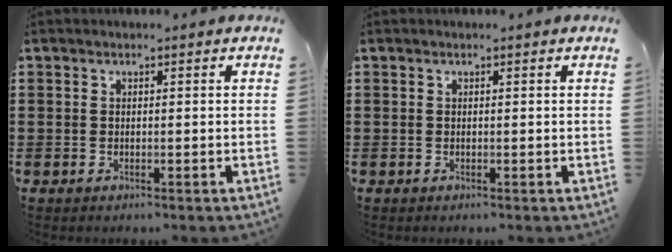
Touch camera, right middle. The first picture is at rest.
{"total": 0.0}